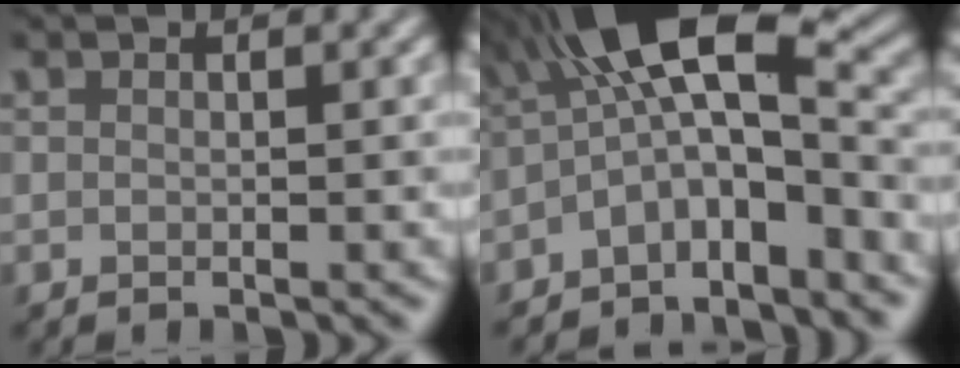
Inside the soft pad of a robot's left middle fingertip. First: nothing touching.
{"total": 8.8, "force": [-2.1, 3.5, 7.8], "torque": [-0.125, 0.026, -0.055]}